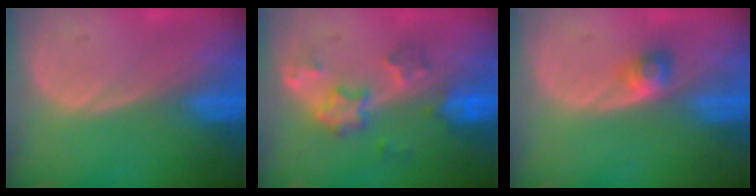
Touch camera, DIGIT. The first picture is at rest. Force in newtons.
{"total": 6.0, "press": 5.4, "slide": 2.6}
{"total": 2.5, "press": 2.2, "slide": 1.2}